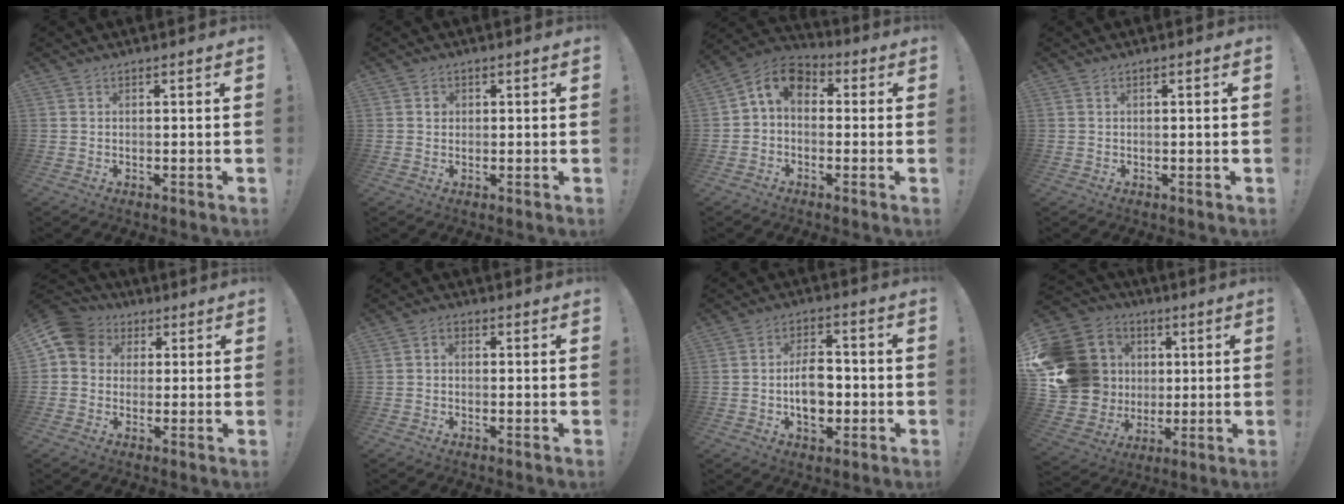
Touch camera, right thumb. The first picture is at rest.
{"total": 1.4, "force": [0.2, 1.4, 0.3], "torque": [0.003, 0.001, 0.000]}
{"total": 8.5, "force": [1.5, 5.9, 5.9], "torque": [-0.115, 0.008, 0.033]}
{"total": 1.3, "force": [0.0, -0.6, 1.1], "torque": [-0.020, -0.002, -0.002]}
{"total": 8.0, "force": [2.4, 7.1, 2.9], "torque": [-0.046, 0.004, 0.051]}
{"total": 1.8, "force": [-0.7, 1.3, 1.0], "torque": [-0.024, 0.012, -0.012]}
{"total": 9.7, "force": [-1.5, 6.5, 7.0], "torque": [-0.106, 0.006, -0.027]}
{"total": 22.7, "force": [2.6, 19.5, 11.4], "torque": [-0.212, -0.007, 0.098]}